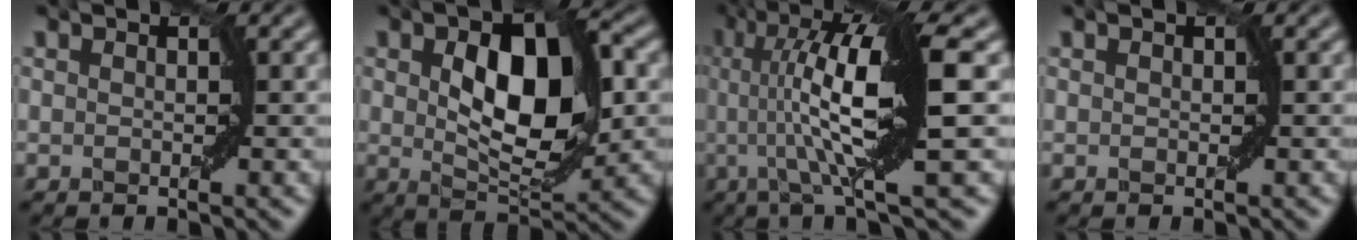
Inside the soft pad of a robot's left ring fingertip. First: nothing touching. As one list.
[{"total": 8.9, "force": [1.0, 4.7, 7.5], "torque": [-0.127, 0.001, 0.020]}, {"total": 10.7, "force": [0.8, 1.9, 10.5], "torque": [-0.160, 0.006, 0.013]}, {"total": 0.0}]